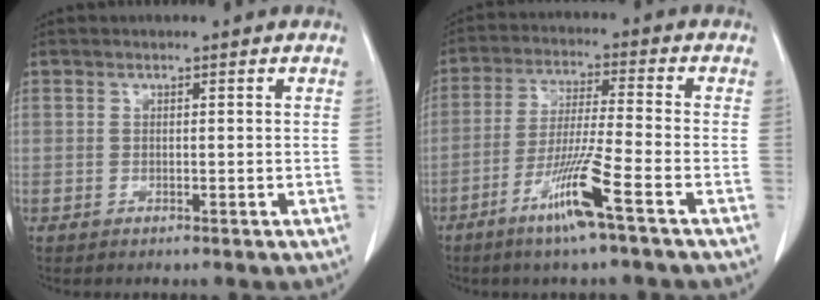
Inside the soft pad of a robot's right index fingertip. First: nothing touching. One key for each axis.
{"total": 9.6, "fx": -5.1, "fy": -0.8, "fz": 8.0, "tx": -0.154, "ty": -0.018, "tz": -0.102}